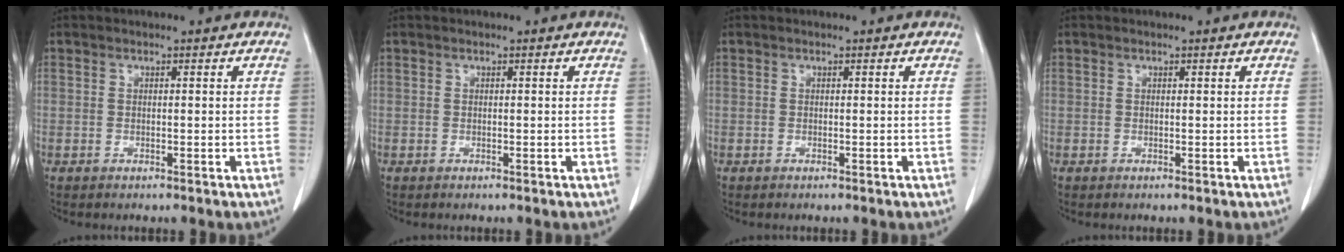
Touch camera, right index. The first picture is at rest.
{"total": 0.0}
{"total": 0.0}
{"total": 0.0}